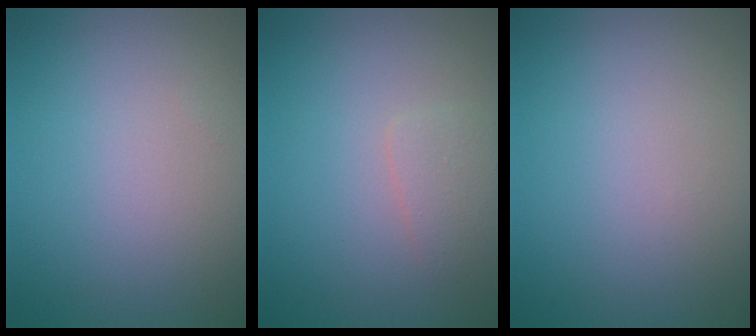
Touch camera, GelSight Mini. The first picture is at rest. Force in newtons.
{"total": 1.2, "press": 1.2, "slide": 0.1}
{"total": 0.0}